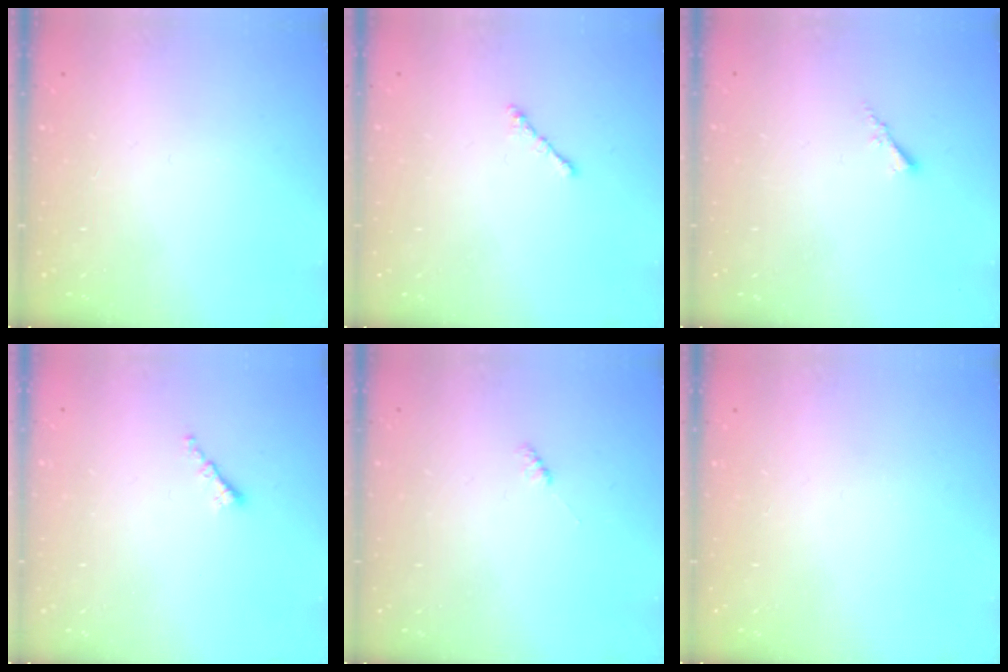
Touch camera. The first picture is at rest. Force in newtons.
{"total": 1.8, "press": 1.7, "slide": 0.6}
{"total": 1.7, "press": 1.6, "slide": 0.4}
{"total": 1.3, "press": 1.2, "slide": 0.5}
{"total": 1.9, "press": 1.9, "slide": 0.3}
{"total": 0.0}